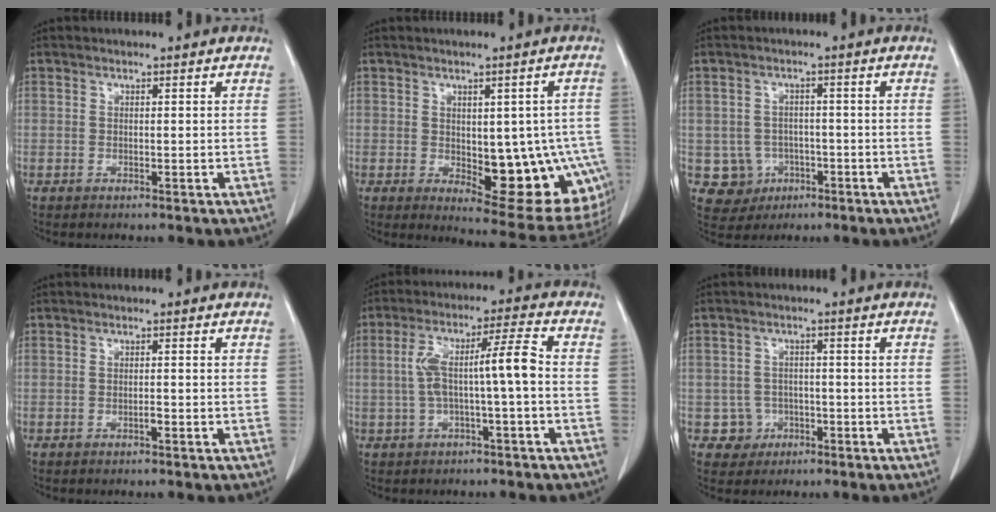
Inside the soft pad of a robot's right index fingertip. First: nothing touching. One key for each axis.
{"total": 15.6, "fx": -3.2, "fy": 6.6, "fz": 13.8, "tx": -0.112, "ty": 0.007, "tz": -0.019}
{"total": 5.2, "fx": -1.5, "fy": 4.9, "fz": 0.6, "tx": -0.008, "ty": 0.009, "tz": -0.014}
{"total": 0.6, "fx": -0.4, "fy": 0.1, "fz": 0.5, "tx": -0.010, "ty": 0.001, "tz": -0.007}
{"total": 8.3, "fx": -0.6, "fy": 0.8, "fz": 8.3, "tx": -0.158, "ty": 0.036, "tz": -0.009}
{"total": 3.5, "fx": -1.3, "fy": 3.3, "fz": -0.2, "tx": 0.014, "ty": 0.016, "tz": -0.016}